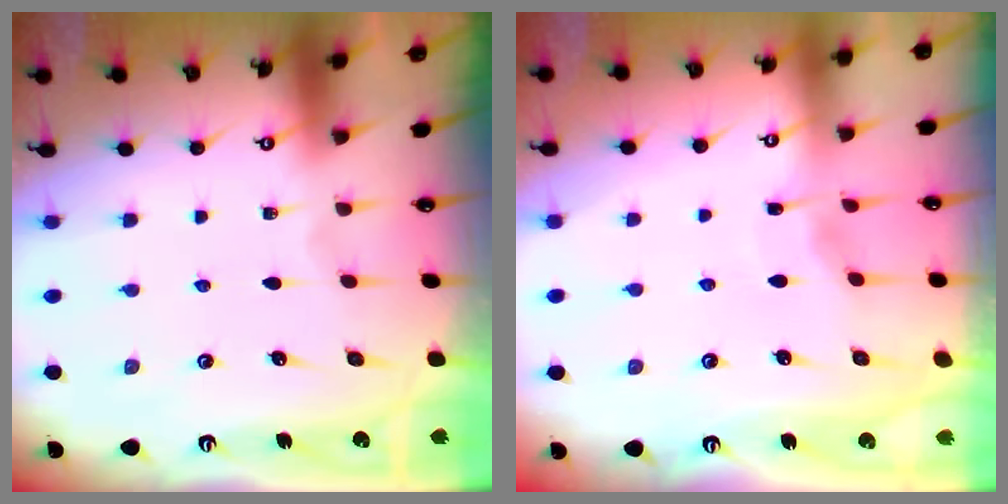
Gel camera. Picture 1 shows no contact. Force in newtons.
{"total": 3.2, "press": 3.2, "slide": 0.5}